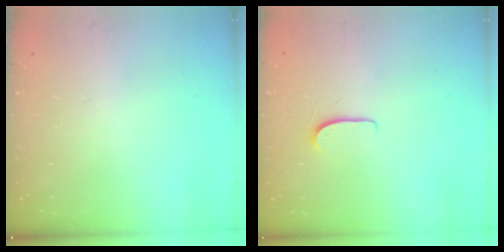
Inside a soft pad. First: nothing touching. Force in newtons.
{"total": 5.0, "press": 5.0, "slide": 0.5}